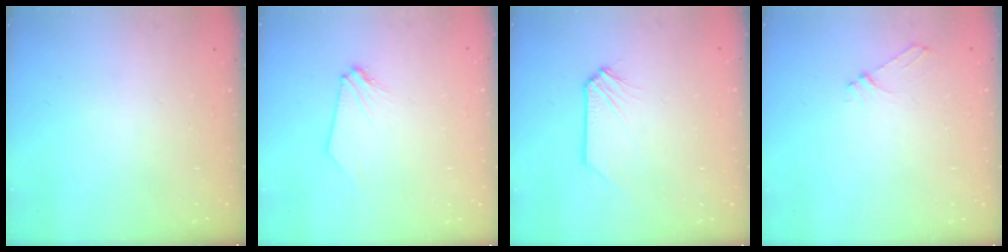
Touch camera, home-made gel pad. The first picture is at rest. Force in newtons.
{"total": 0.0}
{"total": 0.0}
{"total": 4.2, "press": 4.2, "slide": 0.4}